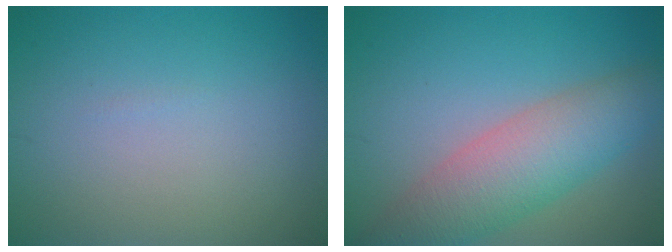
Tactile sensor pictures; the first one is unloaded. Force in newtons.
{"total": 6.7, "press": 6.7, "slide": 0.2}